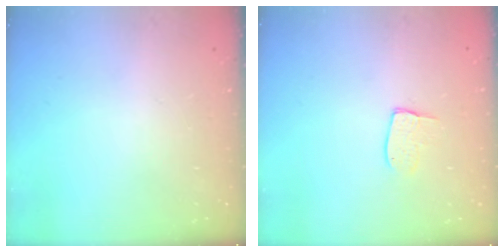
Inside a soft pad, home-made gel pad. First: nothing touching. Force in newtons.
{"total": 6.1, "press": 6.1, "slide": 0.5}